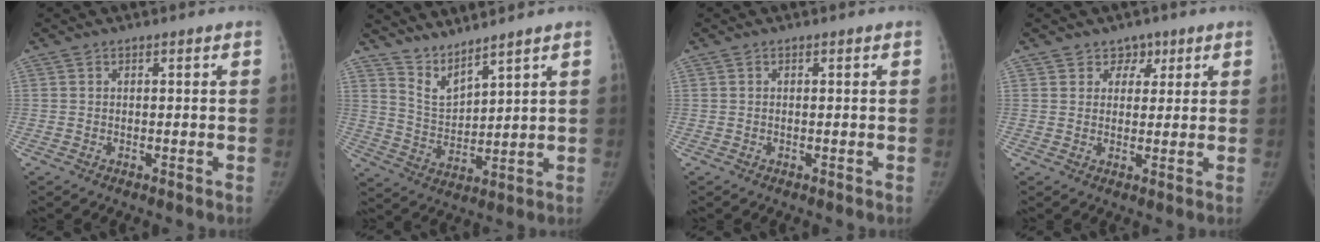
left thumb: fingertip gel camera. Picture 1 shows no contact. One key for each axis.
{"total": 6.2, "fx": 5.9, "fy": 0.5, "fz": 2.1, "tx": -0.041, "ty": -0.052, "tz": 0.129}
{"total": 0.0}
{"total": 3.5, "fx": 2.0, "fy": 2.8, "fz": 0.3, "tx": 0.027, "ty": -0.007, "tz": 0.022}